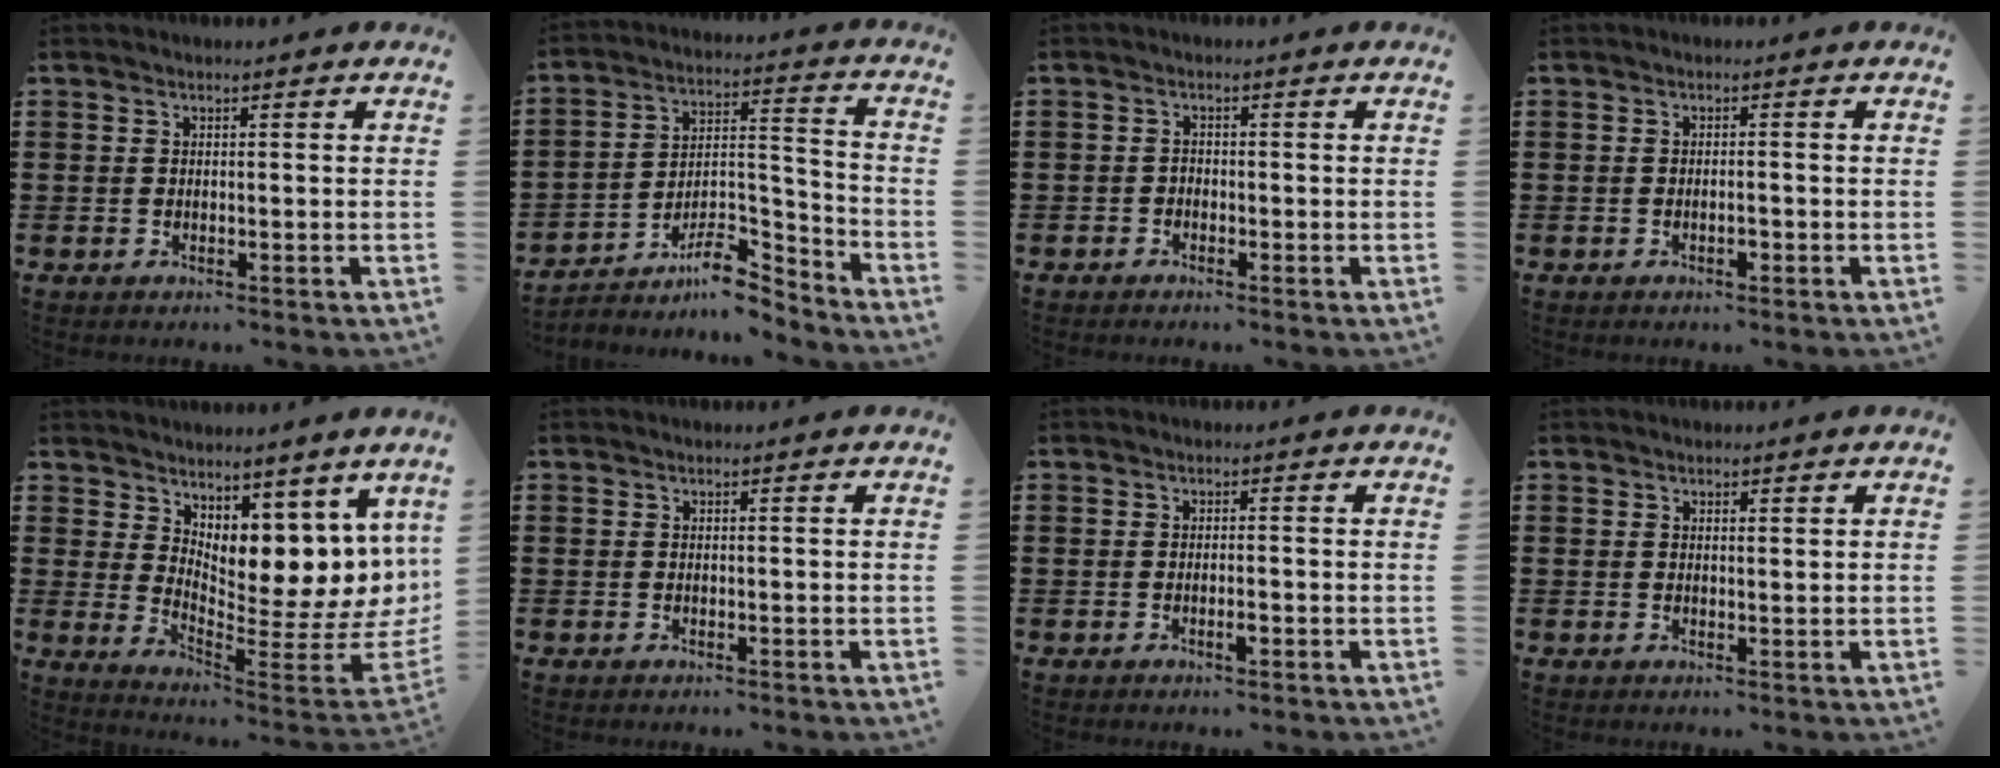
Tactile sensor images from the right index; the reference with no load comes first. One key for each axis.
{"total": 9.4, "fx": -6.8, "fy": 3.7, "fz": 5.3, "tx": -0.084, "ty": 0.025, "tz": -0.123}
{"total": 0.9, "fx": -0.8, "fy": 0.5, "fz": 0.1, "tx": -0.005, "ty": 0.000, "tz": -0.017}
{"total": 1.2, "fx": -0.5, "fy": 0.3, "fz": 1.0, "tx": -0.021, "ty": -0.003, "tz": -0.008}
{"total": 6.5, "fx": 5.1, "fy": 3.1, "fz": 2.7, "tx": -0.045, "ty": -0.075, "tz": 0.089}
{"total": 0.0}
{"total": 1.4, "fx": -0.6, "fy": 0.3, "fz": 1.3, "tx": -0.024, "ty": -0.002, "tz": -0.010}
{"total": 0.7, "fx": 0.6, "fy": 0.3, "fz": 0.4, "tx": -0.008, "ty": 0.001, "tz": 0.011}